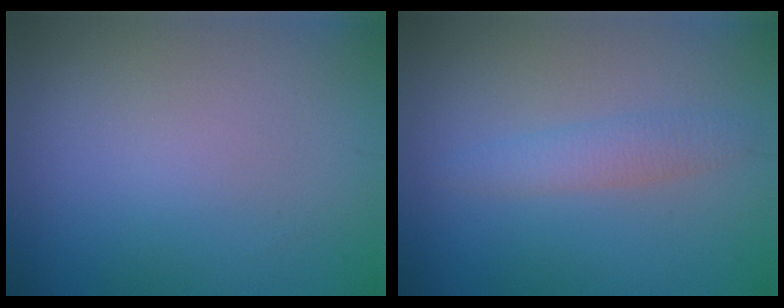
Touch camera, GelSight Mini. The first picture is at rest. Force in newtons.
{"total": 2.0, "press": 2.0, "slide": 0.0}